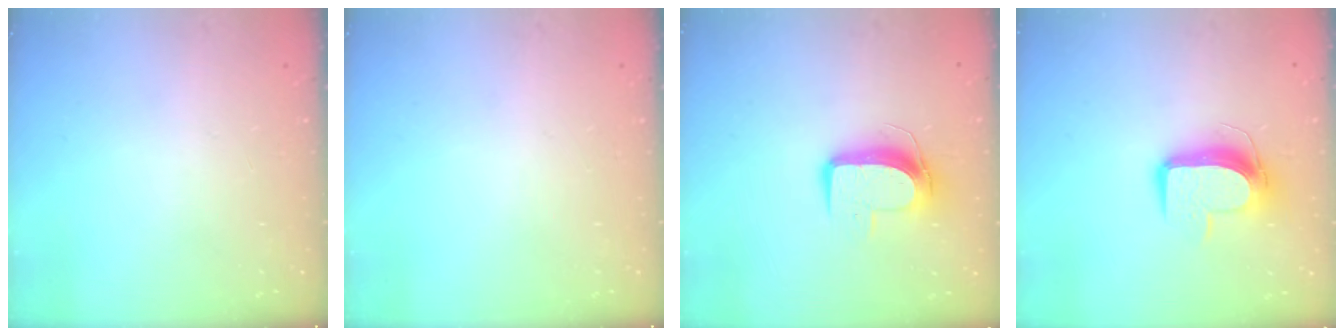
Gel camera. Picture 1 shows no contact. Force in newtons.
{"total": 0.0}
{"total": 9.7, "press": 9.7, "slide": 0.4}
{"total": 11.1, "press": 11.0, "slide": 1.0}